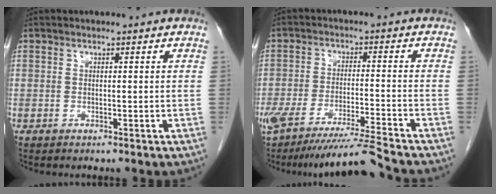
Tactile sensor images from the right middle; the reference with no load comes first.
{"total": 10.7, "force": [-9.5, -1.8, 4.4], "torque": [-0.070, -0.012, -0.161]}